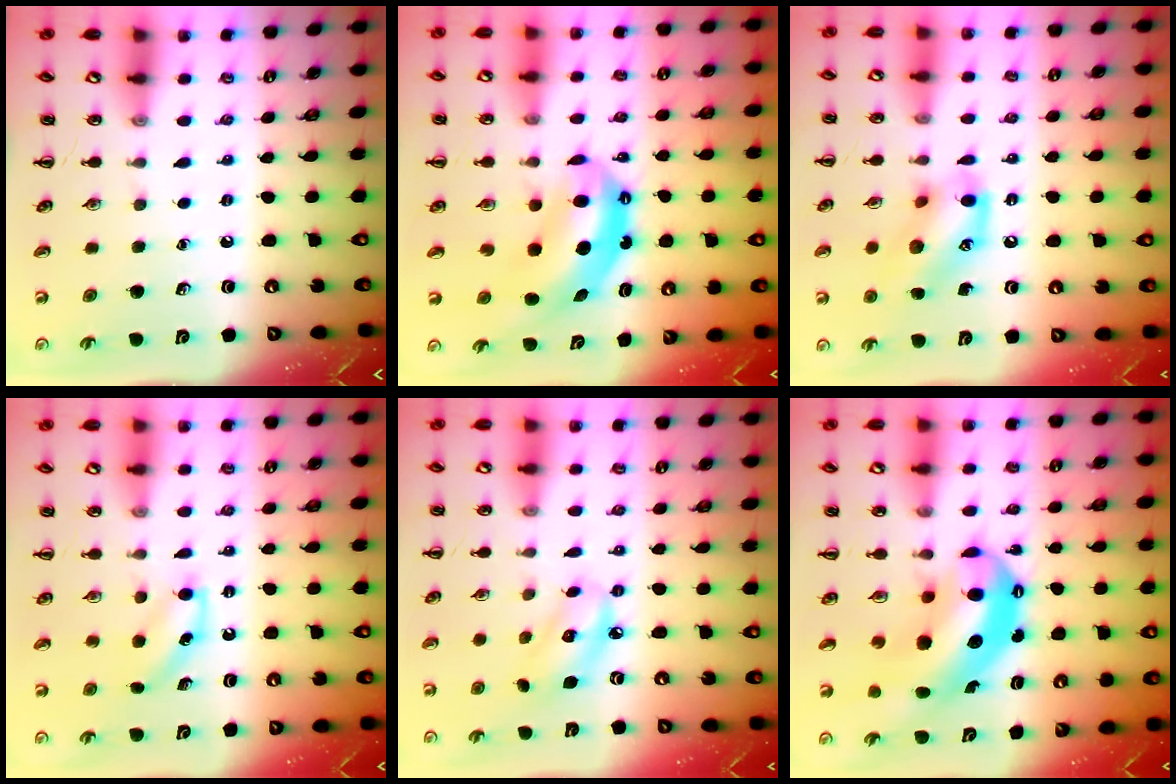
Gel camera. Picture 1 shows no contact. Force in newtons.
{"total": 7.1, "press": 7.0, "slide": 1.2}
{"total": 14.1, "press": 14.0, "slide": 1.1}
{"total": 6.1, "press": 5.9, "slide": 1.6}
{"total": 6.8, "press": 6.7, "slide": 1.3}
{"total": 11.1, "press": 10.8, "slide": 2.6}